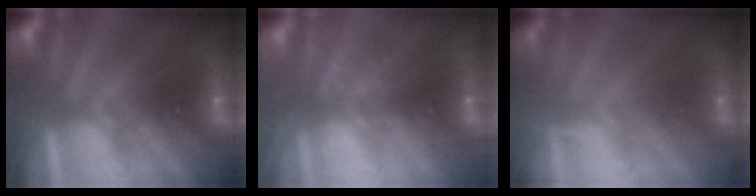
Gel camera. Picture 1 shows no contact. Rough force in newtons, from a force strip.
{"total": 2.3}
{"total": 1.6}